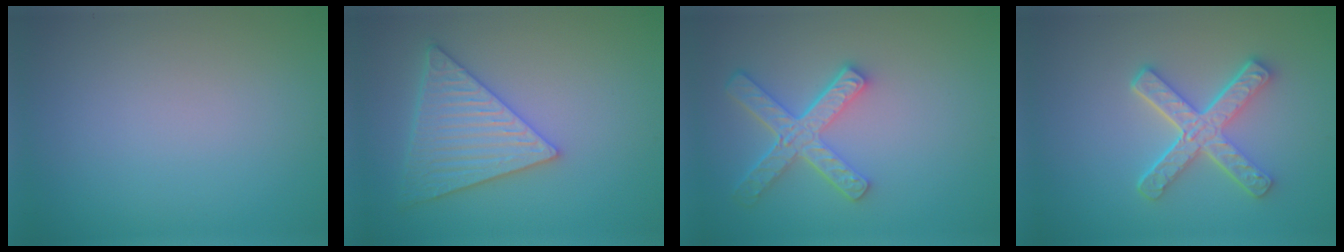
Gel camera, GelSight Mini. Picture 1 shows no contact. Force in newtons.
{"total": 5.7, "press": 5.0, "slide": 2.9}
{"total": 4.9, "press": 3.7, "slide": 3.2}
{"total": 5.0, "press": 3.8, "slide": 3.2}